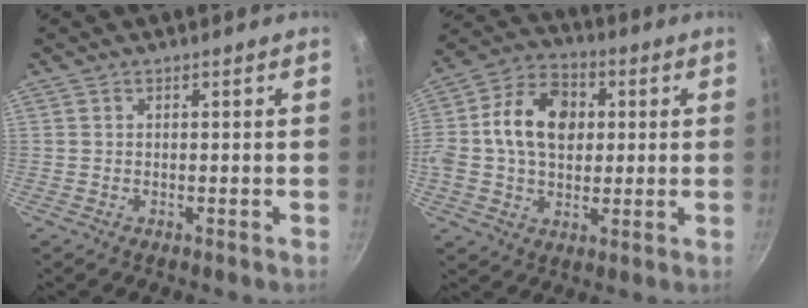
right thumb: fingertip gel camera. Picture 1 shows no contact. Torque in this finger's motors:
{"motor_torque": [1.86, 2.08, 1.55, -0.53, 0.50]}